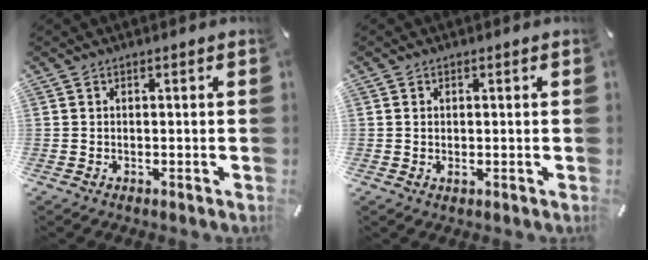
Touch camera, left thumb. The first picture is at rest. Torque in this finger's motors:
{"motor_torque": [0.40, 0.24, -0.09, -0.02, 0.05]}